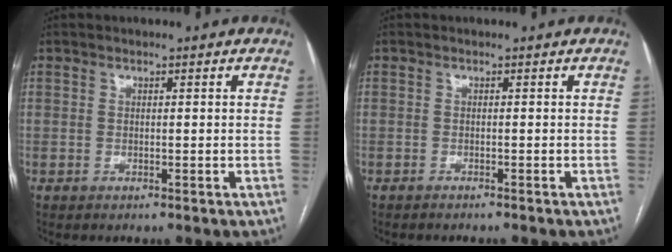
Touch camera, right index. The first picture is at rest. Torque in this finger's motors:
{"motor_torque": [-0.35, 0.11, -0.20, -0.10]}